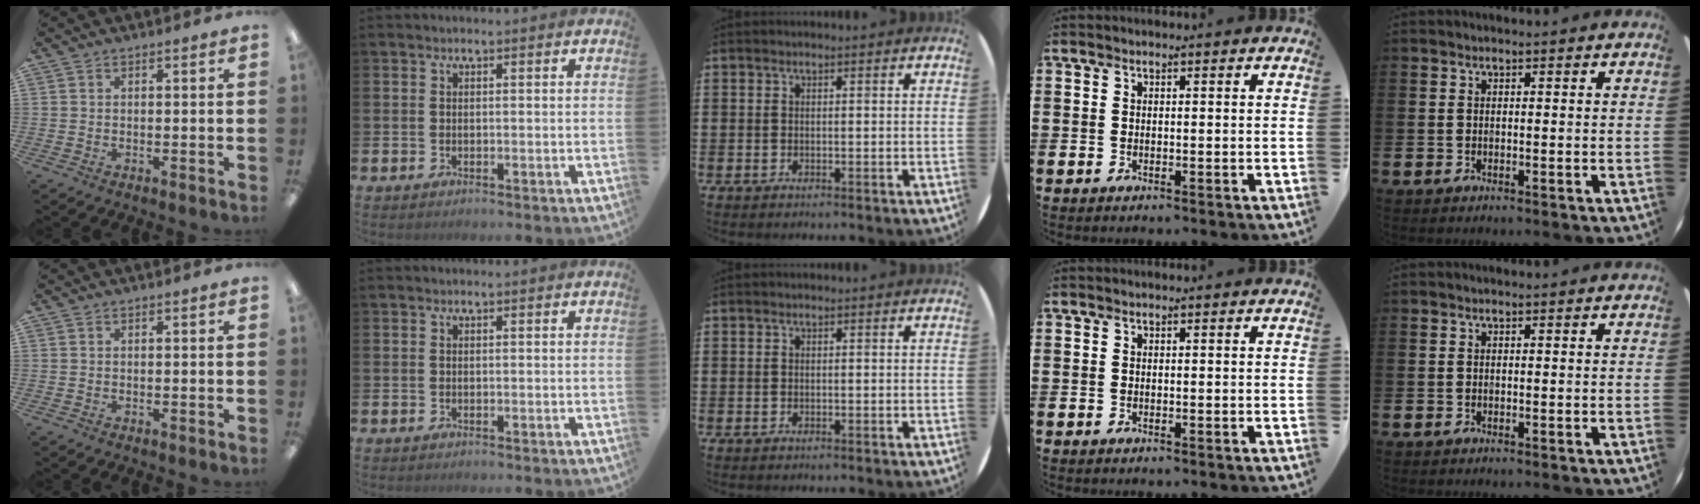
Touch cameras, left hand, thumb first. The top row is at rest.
{}